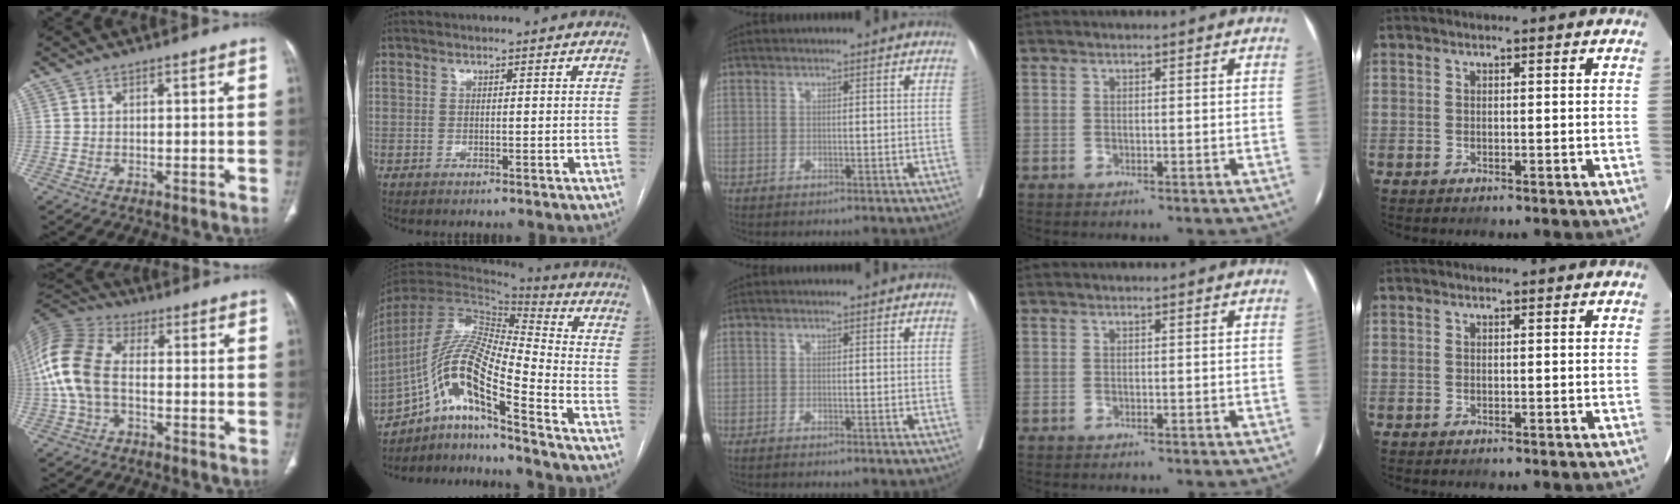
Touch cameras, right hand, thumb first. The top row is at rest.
{"thumb": {"total": 13.7, "force": [-1.0, 8.4, 10.8], "torque": [-0.247, 0.032, -0.026]}, "index": {"total": 15.3, "force": [-9.6, 0.5, 11.9], "torque": [-0.240, 0.007, -0.175]}, "middle": {"total": 1.5, "force": [-1.3, -0.2, 0.7], "torque": [-0.013, -0.001, -0.017]}}